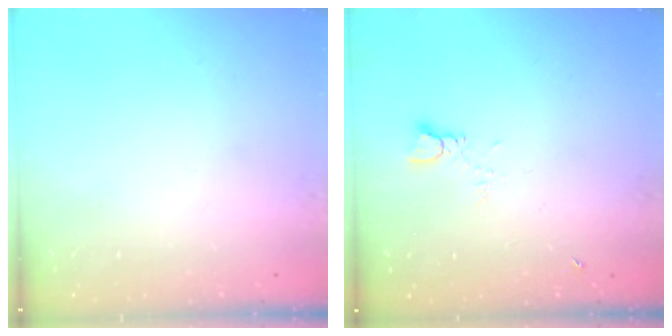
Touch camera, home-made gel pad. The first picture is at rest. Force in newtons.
{"total": 1.6, "press": 1.6, "slide": 0.2}